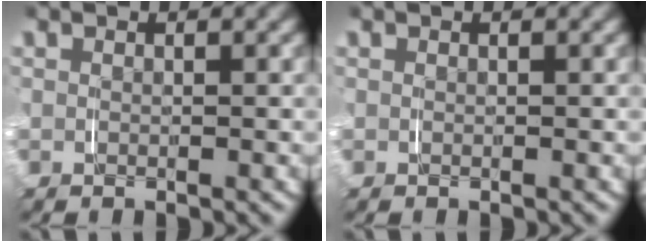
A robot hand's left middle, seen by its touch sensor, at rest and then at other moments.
{"total": 0.0}